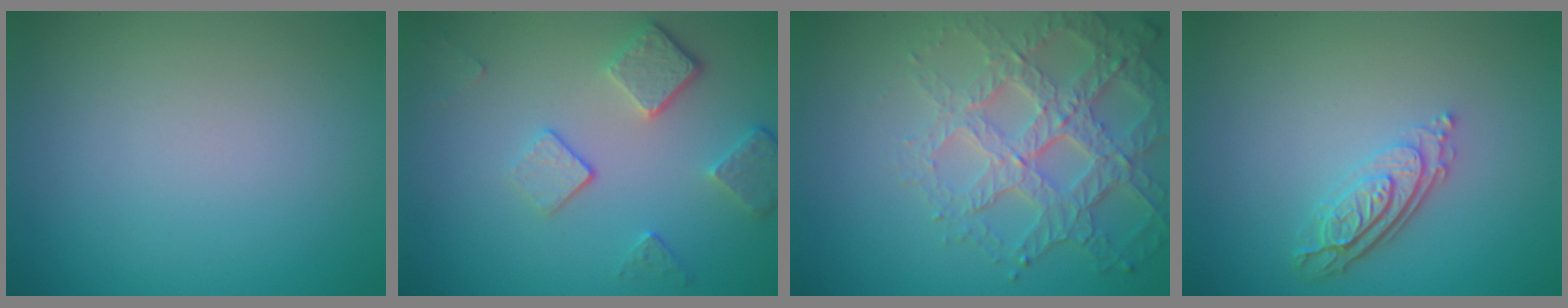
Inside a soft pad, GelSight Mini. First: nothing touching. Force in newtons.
{"total": 3.9, "press": 2.9, "slide": 2.5}
{"total": 6.2, "press": 4.8, "slide": 3.8}
{"total": 3.6, "press": 2.6, "slide": 2.5}